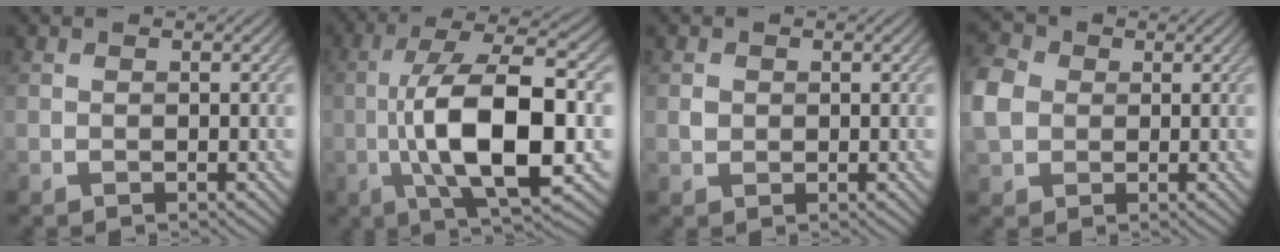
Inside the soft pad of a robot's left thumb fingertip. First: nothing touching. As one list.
[{"total": 14.1, "force": [-1.9, 5.2, 13.0], "torque": [-0.240, -0.006, -0.033]}, {"total": 1.2, "force": [0.2, 1.1, 0.4], "torque": [-0.007, -0.003, 0.001]}, {"total": 5.6, "force": [0.4, 4.8, 3.0], "torque": [-0.096, 0.011, 0.000]}]